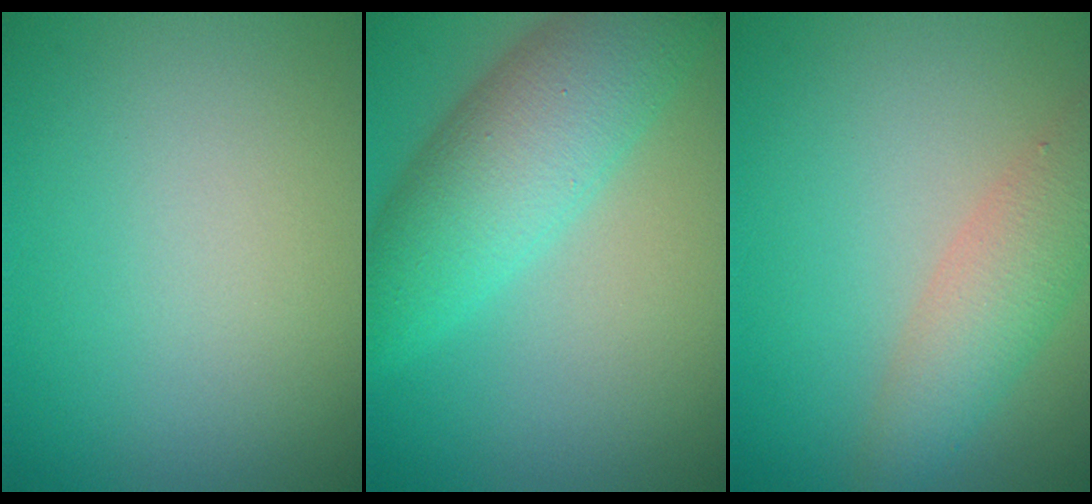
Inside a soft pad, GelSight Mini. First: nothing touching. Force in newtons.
{"total": 7.1, "press": 7.1, "slide": 0.2}
{"total": 3.1, "press": 3.1, "slide": 0.3}